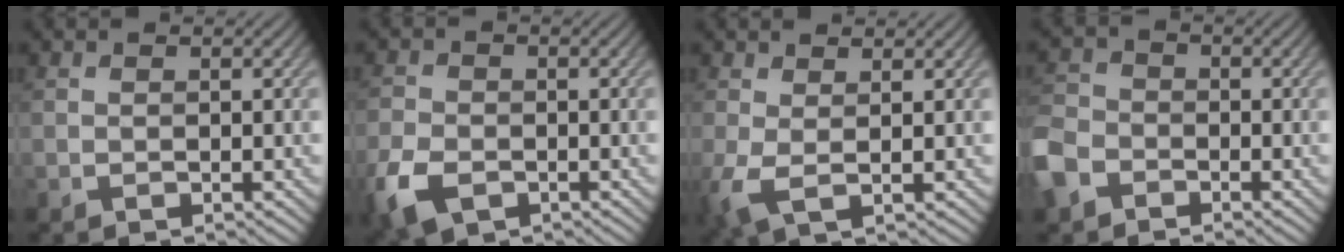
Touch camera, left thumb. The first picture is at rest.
{"total": 6.4, "force": [-3.4, 4.0, 3.7], "torque": [-0.096, -0.013, -0.070]}
{"total": 2.8, "force": [0.2, 0.9, 2.7], "torque": [-0.076, -0.004, 0.001]}
{"total": 6.2, "force": [-3.7, 4.3, 2.6], "torque": [-0.080, -0.010, -0.093]}